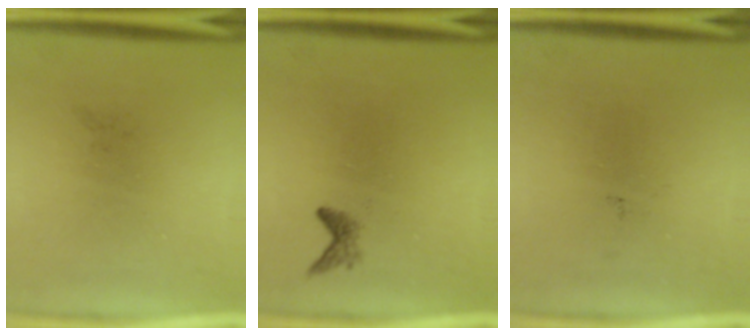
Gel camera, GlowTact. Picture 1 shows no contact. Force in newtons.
{"total": 1.1}
{"total": 0.0}